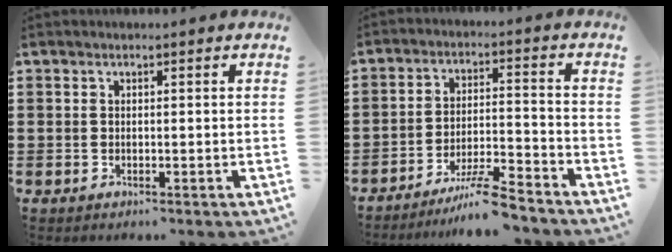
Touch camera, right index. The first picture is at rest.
{"total": 7.2, "force": [-6.2, 0.2, 3.6], "torque": [-0.062, 0.002, -0.118]}